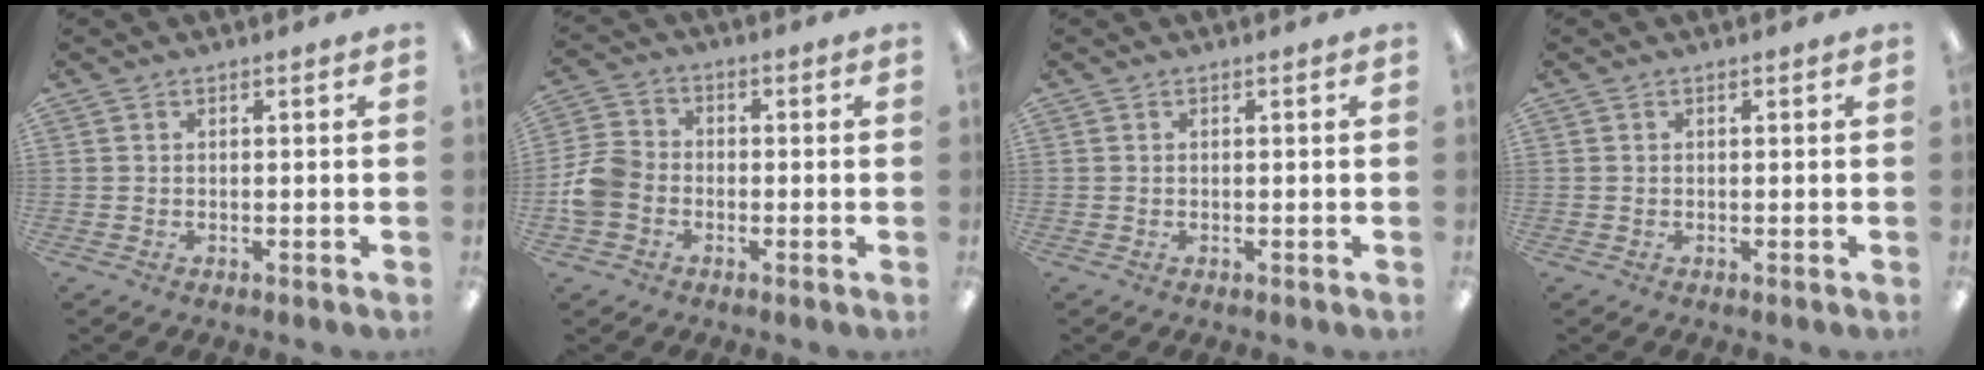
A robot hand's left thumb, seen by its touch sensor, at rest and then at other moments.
{"total": 7.8, "force": [-2.6, 6.3, 3.8], "torque": [-0.087, 0.026, -0.047]}
{"total": 0.0}
{"total": 0.0}